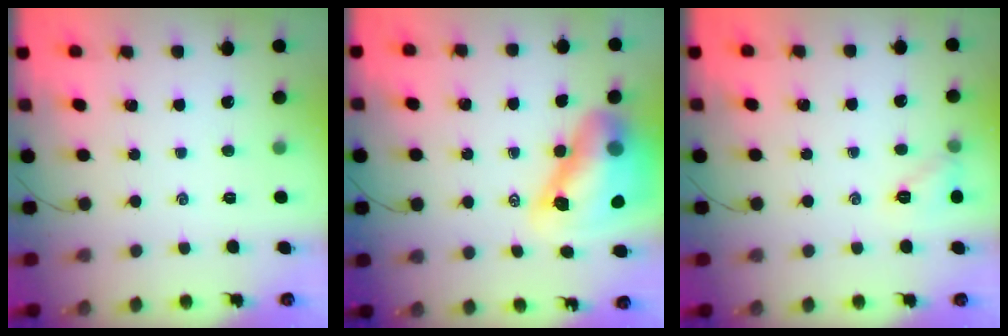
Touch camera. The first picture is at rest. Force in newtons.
{"total": 15.3, "press": 14.6, "slide": 4.3}
{"total": 6.8, "press": 6.7, "slide": 1.5}